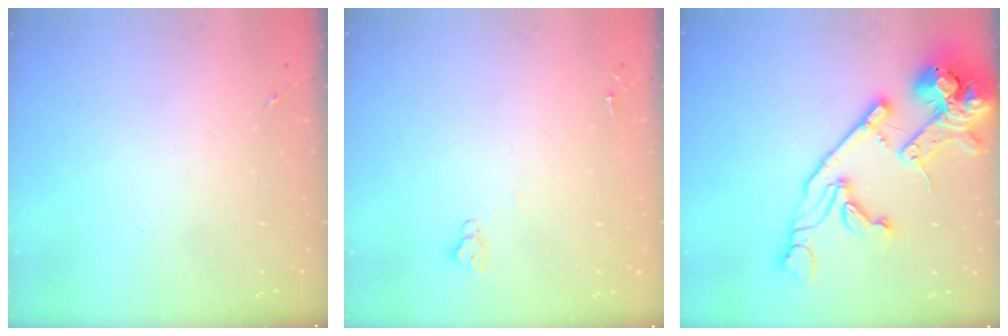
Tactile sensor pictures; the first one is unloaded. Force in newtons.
{"total": 3.8, "press": 3.8, "slide": 0.3}
{"total": 23.6, "press": 23.4, "slide": 3.5}